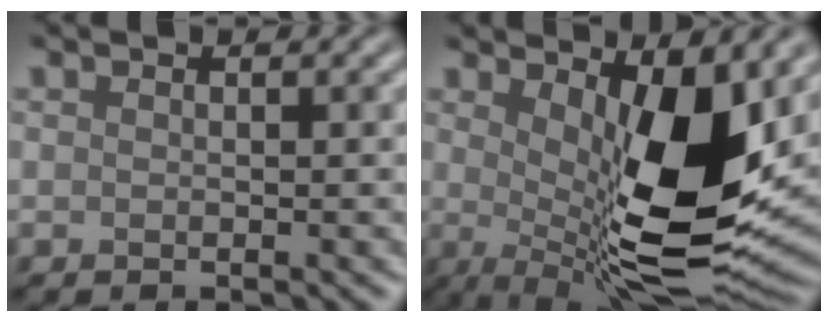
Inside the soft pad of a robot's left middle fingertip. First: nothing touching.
{"total": 12.3, "force": [1.3, 4.1, 11.5], "torque": [-0.169, -0.025, 0.027]}